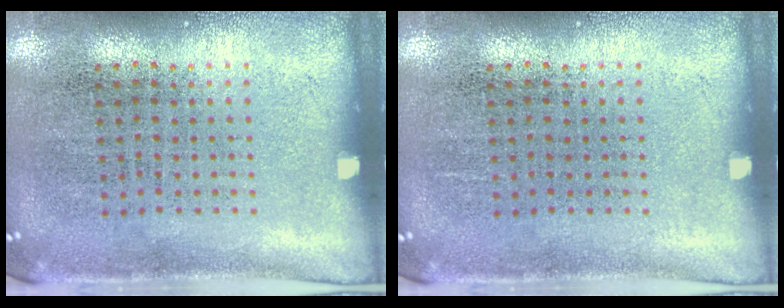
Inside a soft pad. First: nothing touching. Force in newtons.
{"total": 0.0}